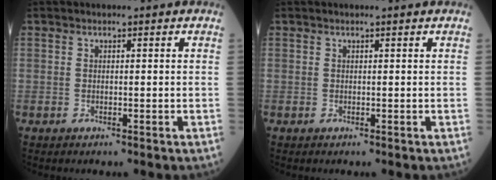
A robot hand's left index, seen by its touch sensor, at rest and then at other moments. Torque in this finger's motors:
{"motor_torque": [-0.20, -0.14, 0.00, 0.02]}